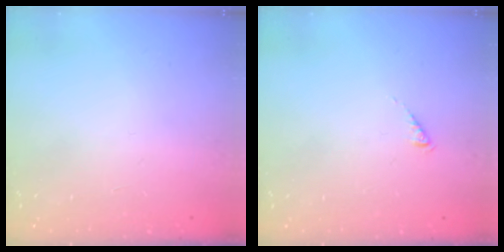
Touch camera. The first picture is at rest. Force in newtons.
{"total": 0.0}